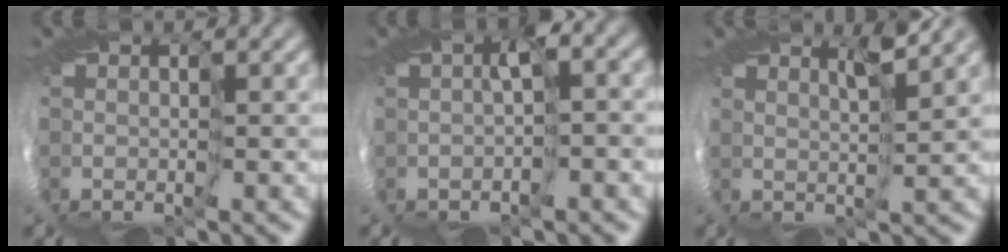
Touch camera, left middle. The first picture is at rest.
{"total": 2.7, "force": [-0.1, 0.9, 2.5], "torque": [-0.054, 0.003, -0.003]}
{"total": 1.6, "force": [1.4, -0.5, 0.4], "torque": [-0.007, 0.004, 0.015]}